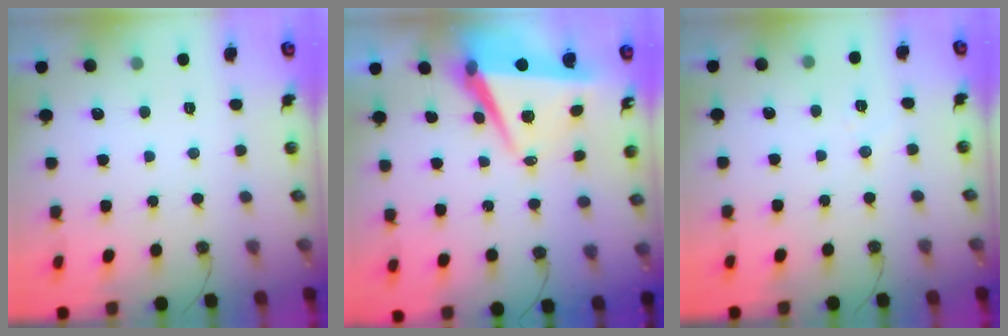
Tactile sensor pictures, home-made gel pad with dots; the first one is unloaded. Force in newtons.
{"total": 8.0, "press": 6.8, "slide": 4.1}
{"total": 4.5, "press": 4.2, "slide": 1.5}